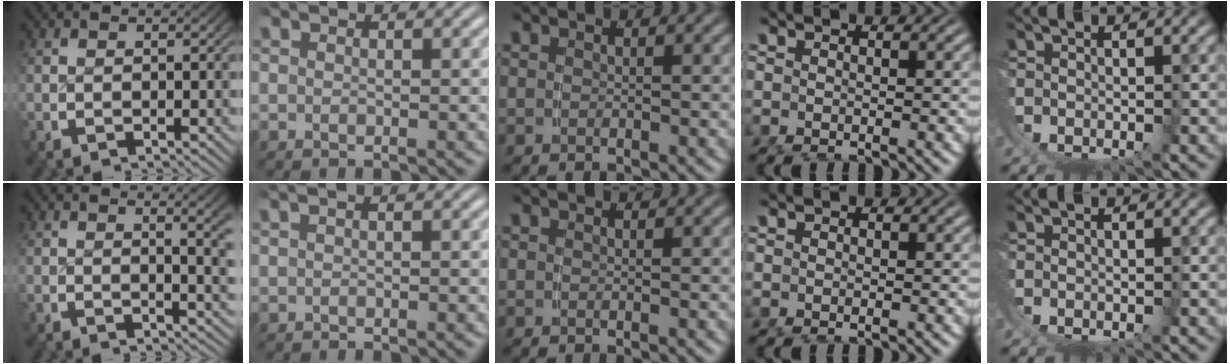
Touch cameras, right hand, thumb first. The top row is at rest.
{"thumb": {"total": 3.5, "force": [0.9, 0.7, 3.3], "torque": [-0.033, -0.005, 0.015]}, "index": {"total": 1.1, "force": [0.6, 0.1, 0.8], "torque": [-0.006, 0.013, 0.007]}, "middle": {"total": 0.6, "force": [0.5, -0.4, 0.1], "torque": [0.003, 0.002, 0.008]}}